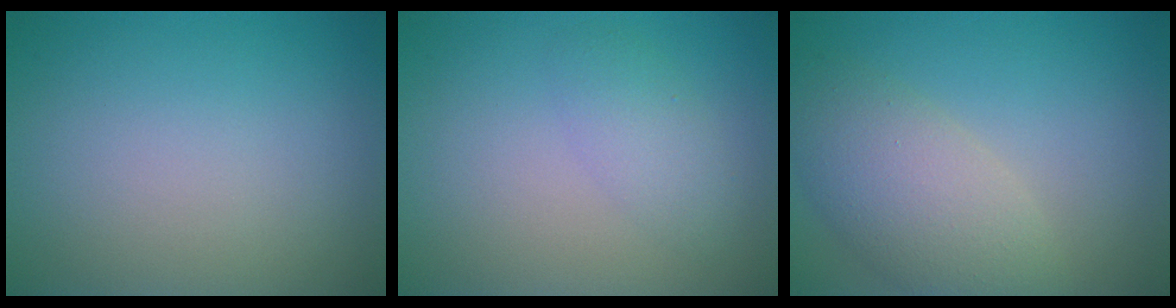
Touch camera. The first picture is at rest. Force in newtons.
{"total": 2.1, "press": 2.1, "slide": 0.1}
{"total": 5.5, "press": 5.5, "slide": 0.4}